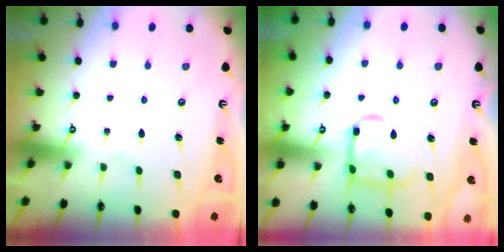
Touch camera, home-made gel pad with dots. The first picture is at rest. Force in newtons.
{"total": 11.6, "press": 11.5, "slide": 0.5}